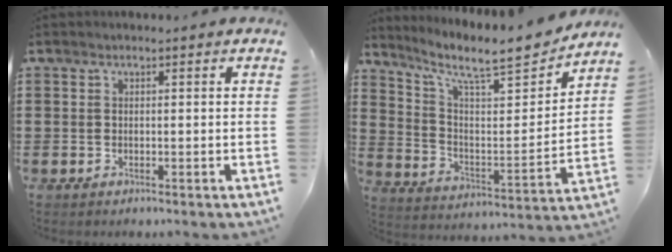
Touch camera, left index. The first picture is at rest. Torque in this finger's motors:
{"motor_torque": [2.14, 0.00, 0.38, 0.11]}